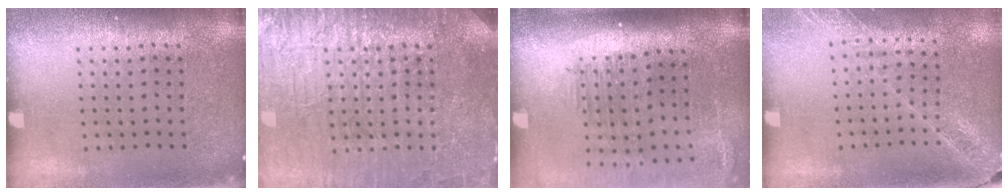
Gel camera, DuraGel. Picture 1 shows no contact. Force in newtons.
{"total": 5.4, "press": 5.4, "slide": 0.8}
{"total": 2.1, "press": 1.7, "slide": 1.2}
{"total": 1.5, "press": 1.5, "slide": 0.2}